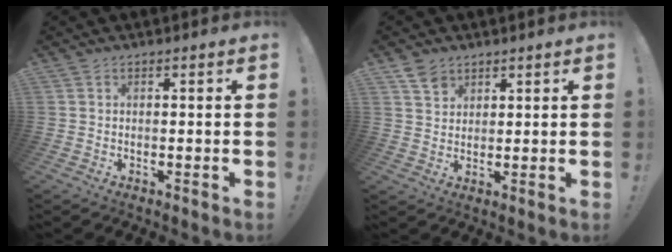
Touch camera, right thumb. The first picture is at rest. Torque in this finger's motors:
{"motor_torque": [-0.53, 0.54, 0.05, -0.05, 0.00]}